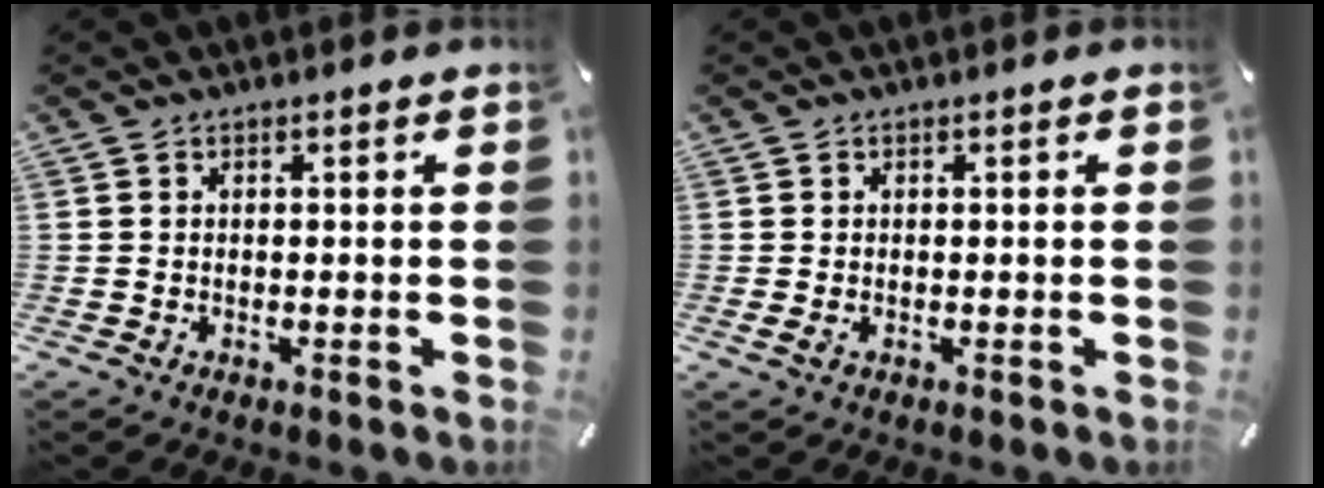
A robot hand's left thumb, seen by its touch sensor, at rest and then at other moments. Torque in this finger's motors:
{"motor_torque": [-0.04, -0.09, 0.29, -0.06, 0.05]}